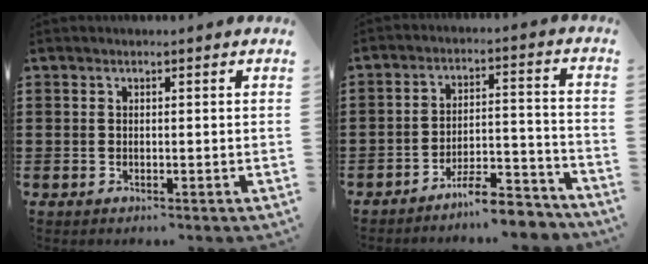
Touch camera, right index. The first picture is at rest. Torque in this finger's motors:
{"motor_torque": [0.85, 1.08, -0.32, -0.21]}